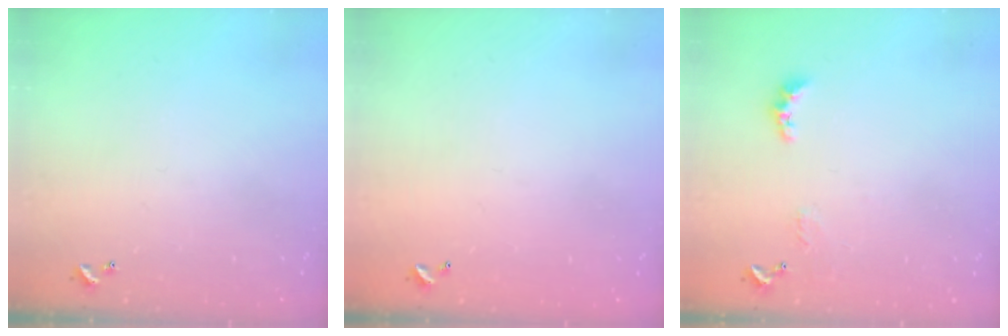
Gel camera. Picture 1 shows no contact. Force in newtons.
{"total": 2.9, "press": 2.9, "slide": 0.1}
{"total": 2.1, "press": 2.0, "slide": 0.5}